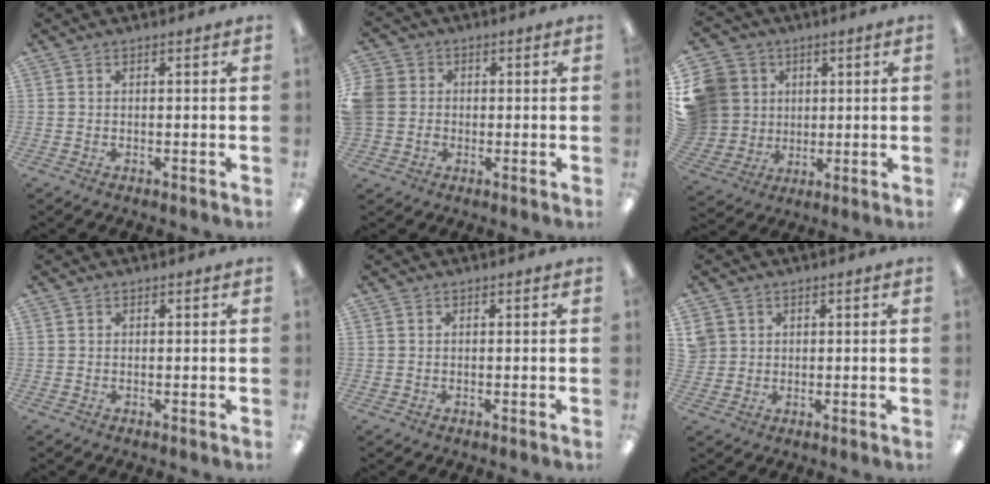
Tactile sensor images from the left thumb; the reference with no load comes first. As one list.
[{"total": 6.7, "force": [-0.2, 6.3, 2.2], "torque": [-0.062, 0.022, 0.000]}, {"total": 14.9, "force": [3.5, 13.6, 5.0], "torque": [-0.130, -0.002, 0.081]}, {"total": 0.6, "force": [0.1, 0.6, -0.1], "torque": [0.003, 0.005, 0.001]}, {"total": 0.9, "force": [0.2, 0.9, 0.0], "torque": [0.000, 0.006, 0.002]}, {"total": 3.9, "force": [1.2, 3.7, 0.2], "torque": [-0.008, 0.006, 0.022]}]